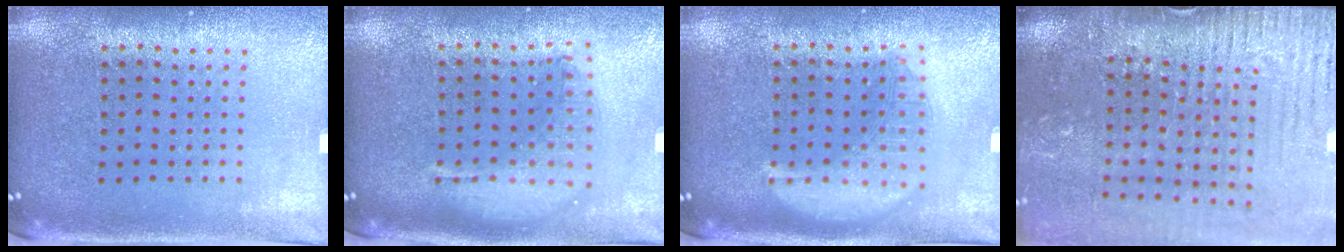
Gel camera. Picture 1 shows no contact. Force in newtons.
{"total": 1.8, "press": 1.5, "slide": 0.9}
{"total": 2.8, "press": 2.8, "slide": 0.3}
{"total": 4.1, "press": 3.8, "slide": 1.4}